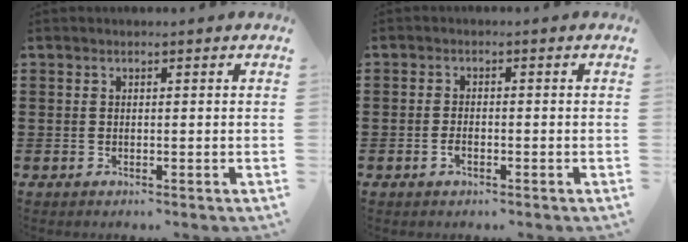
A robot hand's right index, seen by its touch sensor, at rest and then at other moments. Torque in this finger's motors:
{"motor_torque": [0.94, 1.18, 0.03, 0.00]}